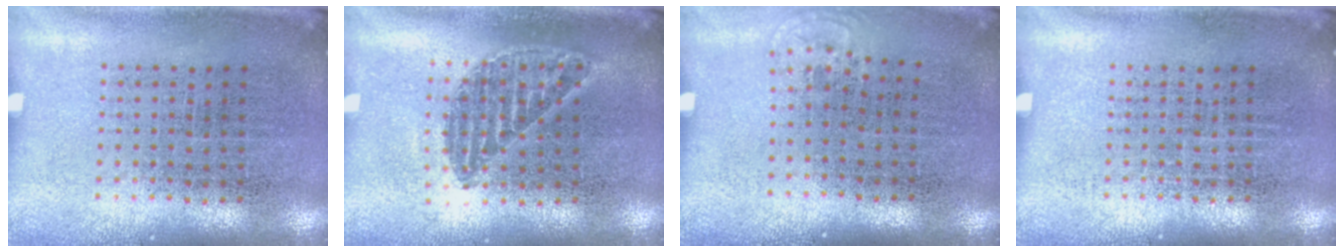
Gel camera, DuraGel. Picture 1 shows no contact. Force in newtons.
{"total": 1.1, "press": 1.0, "slide": 0.4}
{"total": 0.6, "press": 0.5, "slide": 0.3}
{"total": 0.0}